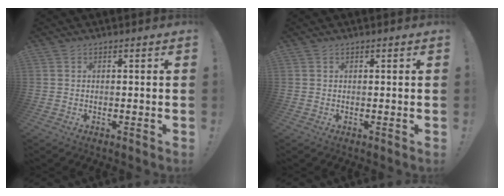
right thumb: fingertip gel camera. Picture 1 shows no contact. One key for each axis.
{"total": 0.0}